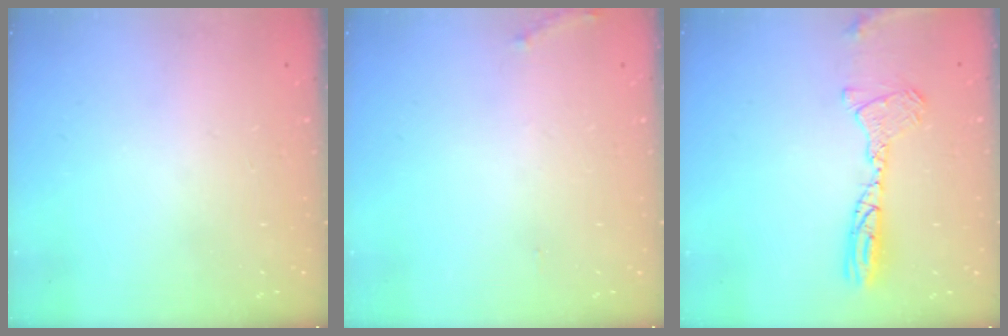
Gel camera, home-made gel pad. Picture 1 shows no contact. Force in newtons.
{"total": 5.2, "press": 4.9, "slide": 1.8}
{"total": 13.0, "press": 12.6, "slide": 3.3}